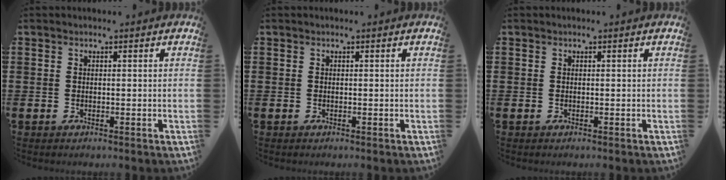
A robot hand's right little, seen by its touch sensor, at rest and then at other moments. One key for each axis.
{"total": 0.0}
{"total": 0.0}